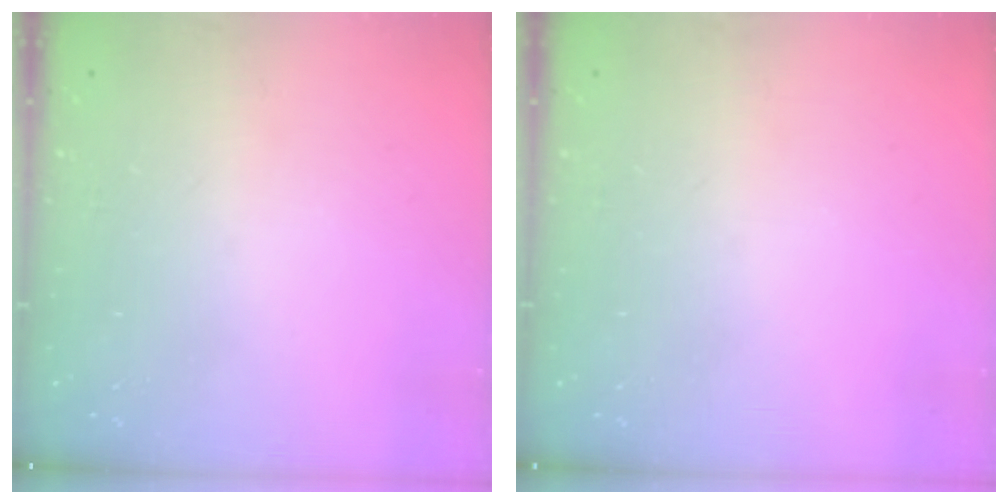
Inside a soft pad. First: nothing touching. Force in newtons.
{"total": 0.0}